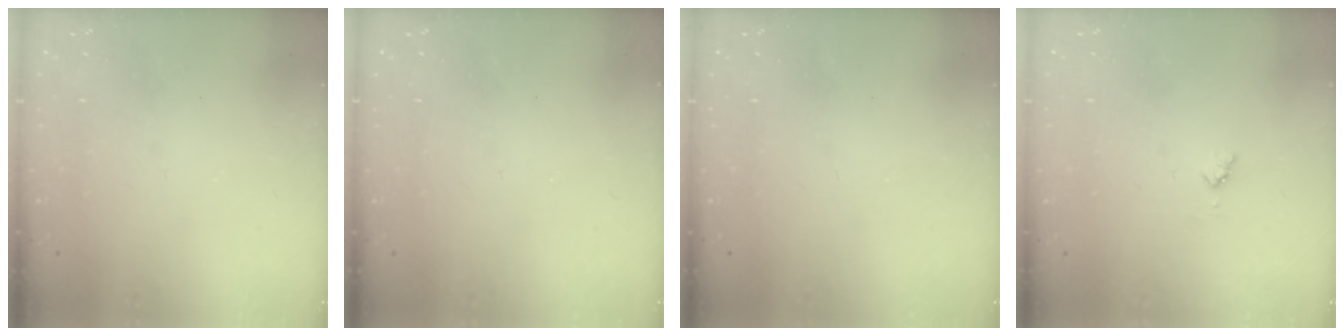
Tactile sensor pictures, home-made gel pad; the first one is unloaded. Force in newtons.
{"total": 0.0}
{"total": 0.0}
{"total": 3.4, "press": 3.3, "slide": 0.4}